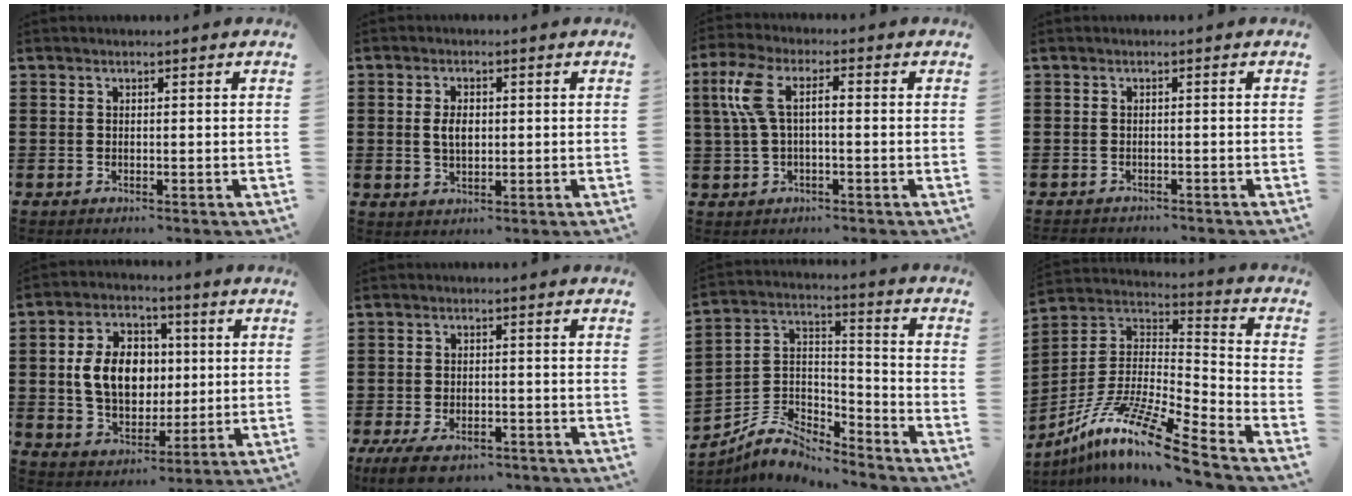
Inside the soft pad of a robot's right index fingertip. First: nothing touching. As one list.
[{"total": 3.3, "force": [0.2, 2.0, 2.7], "torque": [-0.046, 0.005, 0.000]}, {"total": 6.2, "force": [0.4, 2.6, 5.6], "torque": [-0.143, 0.000, -0.007]}, {"total": 1.0, "force": [-0.9, 0.2, -0.2], "torque": [0.002, 0.006, -0.022]}, {"total": 9.9, "force": [0.6, 7.4, 6.6], "torque": [-0.146, 0.014, 0.005]}, {"total": 5.1, "force": [-3.9, 1.6, 2.8], "torque": [-0.056, 0.000, -0.074]}, {"total": 6.9, "force": [-6.0, 2.9, 2.0], "torque": [-0.066, 0.007, -0.125]}, {"total": 12.9, "force": [-9.7, 0.8, 8.4], "torque": [-0.171, 0.006, -0.192]}]